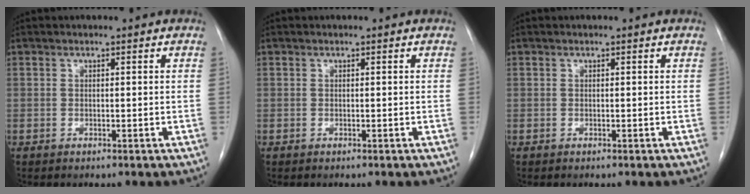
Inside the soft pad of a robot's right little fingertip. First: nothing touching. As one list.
[{"total": 0.0}, {"total": 0.0}]